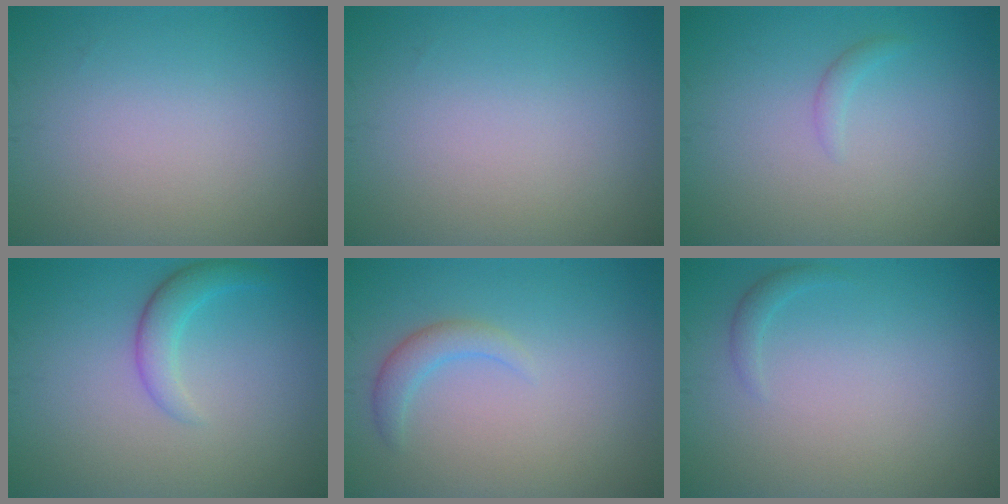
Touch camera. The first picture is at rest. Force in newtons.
{"total": 0.0}
{"total": 0.8, "press": 0.8, "slide": 0.0}
{"total": 2.4, "press": 2.4, "slide": 0.1}
{"total": 1.9, "press": 1.9, "slide": 0.1}
{"total": 0.9, "press": 0.9, "slide": 0.0}